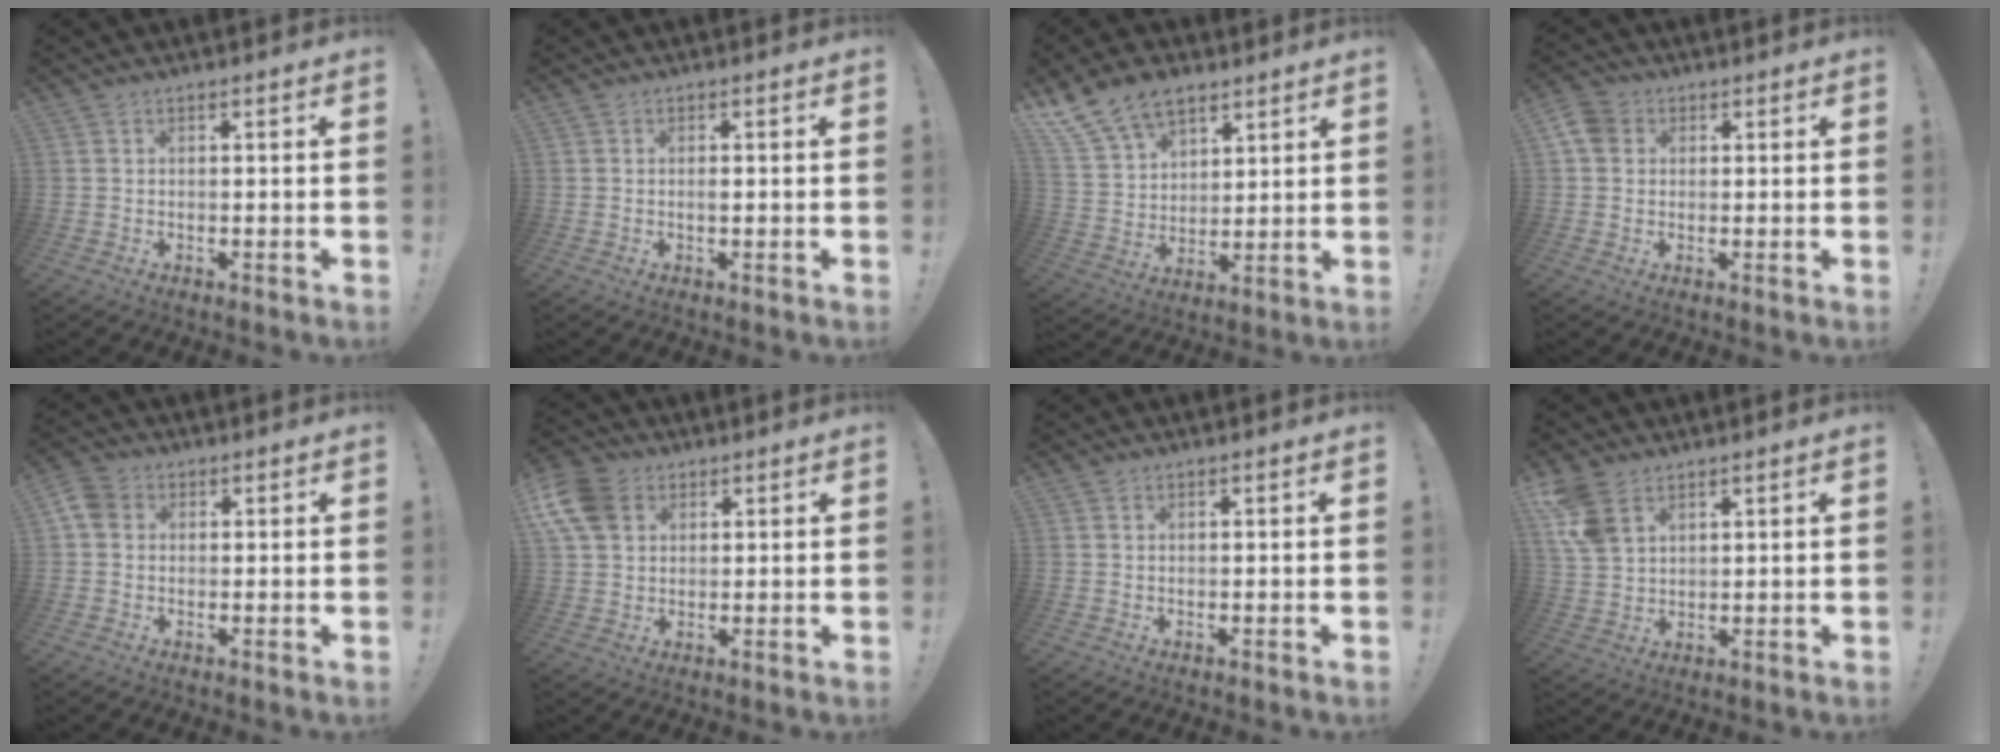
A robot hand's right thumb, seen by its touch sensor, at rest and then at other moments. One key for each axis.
{"total": 0.8, "fx": -0.2, "fy": 0.3, "fz": 0.7, "tx": -0.004, "ty": -0.002, "tz": -0.006}
{"total": 13.1, "fx": 9.2, "fy": 7.6, "fz": 5.3, "tx": -0.107, "ty": -0.052, "tz": 0.180}
{"total": 5.7, "fx": 1.6, "fy": 4.7, "fz": 2.8, "tx": -0.053, "ty": 0.005, "tz": 0.032}
{"total": 5.0, "fx": 0.9, "fy": 4.1, "fz": 2.7, "tx": -0.057, "ty": 0.009, "tz": 0.019}
{"total": 10.5, "fx": 4.0, "fy": 7.9, "fz": 5.6, "tx": -0.108, "ty": -0.009, "tz": 0.082}
{"total": 0.0}
{"total": 8.8, "fx": 4.8, "fy": 5.6, "fz": 4.8, "tx": -0.101, "ty": -0.013, "tz": 0.094}